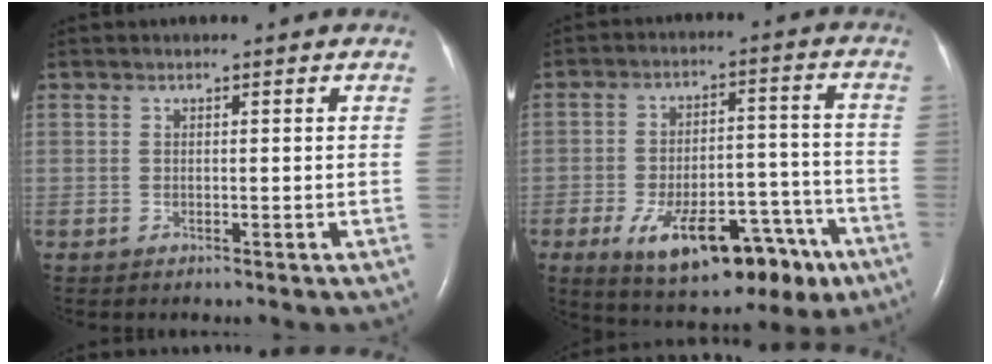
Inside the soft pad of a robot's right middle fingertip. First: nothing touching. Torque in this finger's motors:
{"motor_torque": [1.67, -0.47, 0.45, 0.18]}